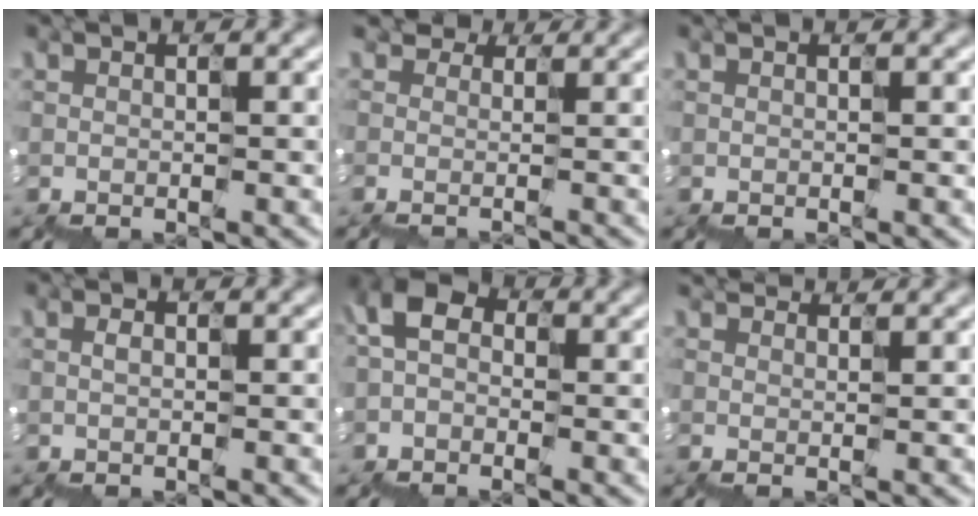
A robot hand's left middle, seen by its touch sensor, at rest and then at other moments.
{"total": 3.1, "force": [0.6, 2.6, 1.7], "torque": [-0.038, 0.022, 0.028]}
{"total": 0.0}
{"total": 0.5, "force": [0.1, -0.3, -0.4], "torque": [-0.008, -0.001, 0.003]}
{"total": 2.7, "force": [-1.0, 2.1, 1.2], "torque": [-0.066, 0.008, -0.030]}
{"total": 2.7, "force": [2.4, 1.0, 0.8], "torque": [-0.007, 0.028, 0.035]}